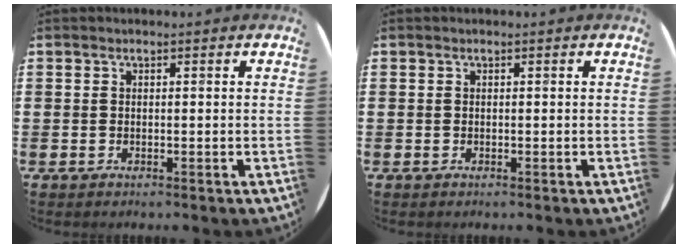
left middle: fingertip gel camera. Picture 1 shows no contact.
{"total": 0.0}